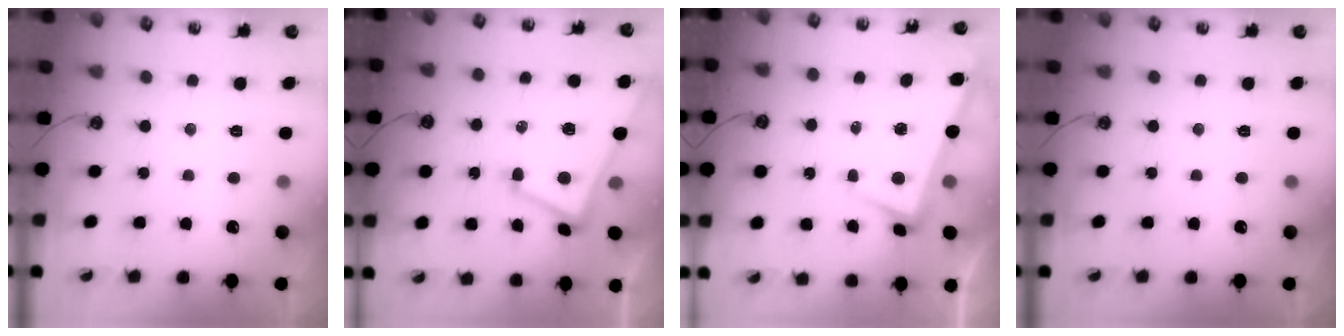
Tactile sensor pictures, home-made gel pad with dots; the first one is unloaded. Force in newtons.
{"total": 1.1, "press": 0.7, "slide": 0.9}
{"total": 2.3, "press": 1.3, "slide": 1.9}
{"total": 0.0}